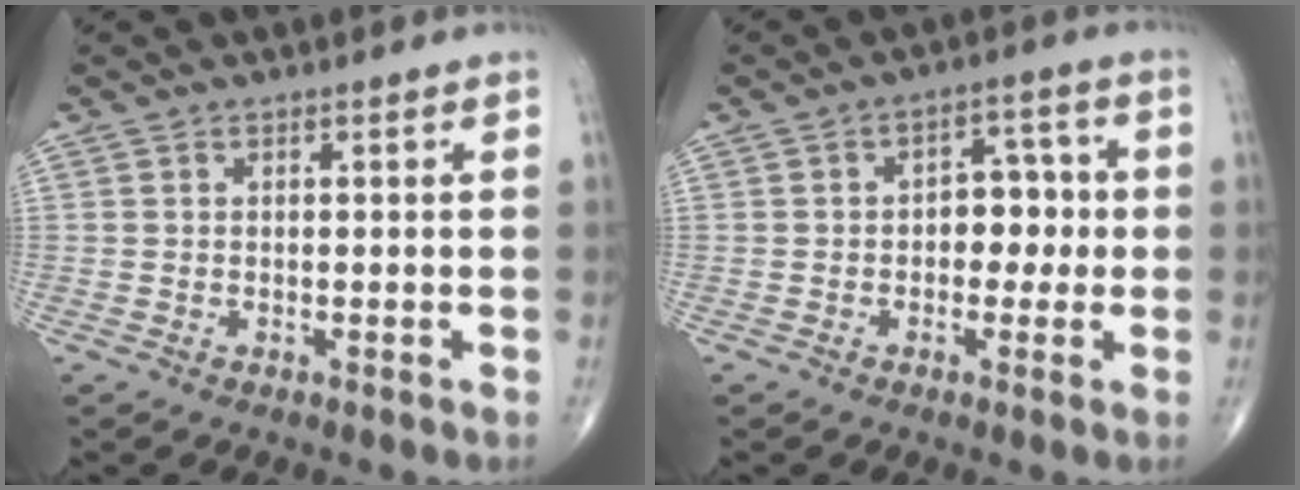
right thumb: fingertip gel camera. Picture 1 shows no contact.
{"total": 6.3, "force": [-0.3, 4.3, 4.6], "torque": [-0.026, 0.019, -0.013]}